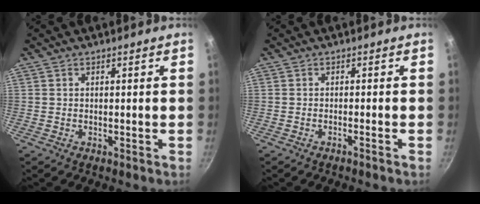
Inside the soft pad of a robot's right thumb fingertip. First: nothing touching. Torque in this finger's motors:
{"motor_torque": [-0.22, 0.10, 0.15, 0.03, 0.01]}